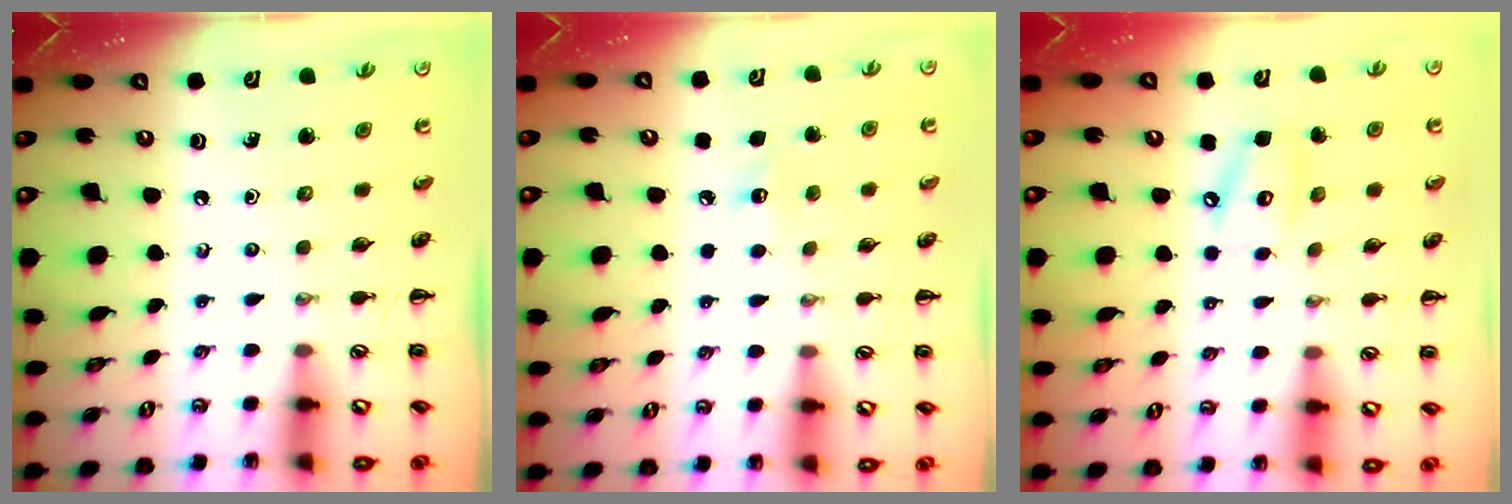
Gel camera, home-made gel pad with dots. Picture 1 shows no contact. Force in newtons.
{"total": 5.8, "press": 5.7, "slide": 1.5}
{"total": 7.7, "press": 7.6, "slide": 1.1}